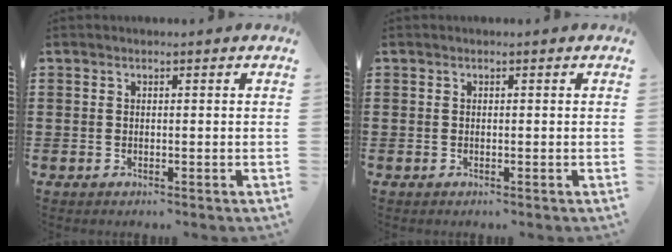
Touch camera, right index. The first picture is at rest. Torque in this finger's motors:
{"motor_torque": [0.00, 0.00, 0.00, -0.01]}